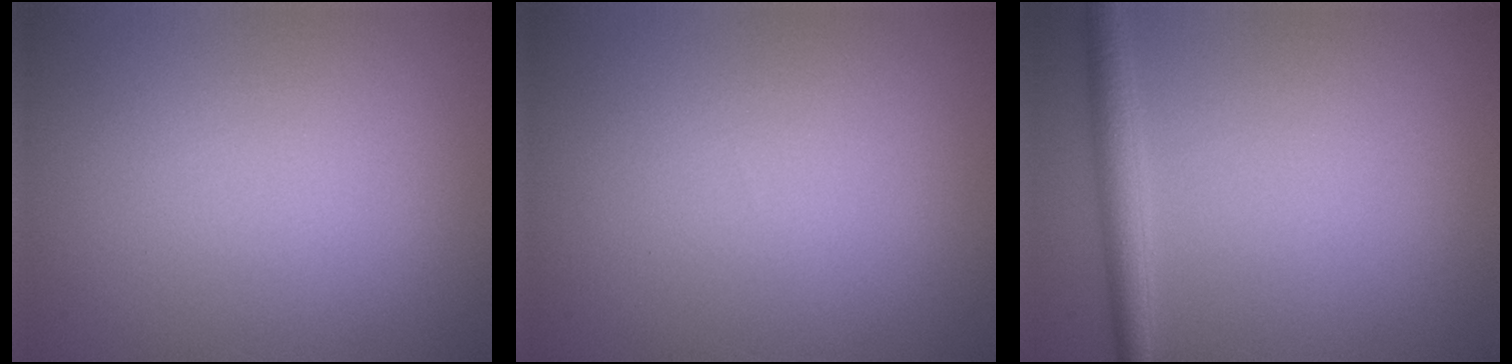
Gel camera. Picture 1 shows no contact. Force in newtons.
{"total": 0.0}
{"total": 2.4, "press": 2.4, "slide": 0.0}